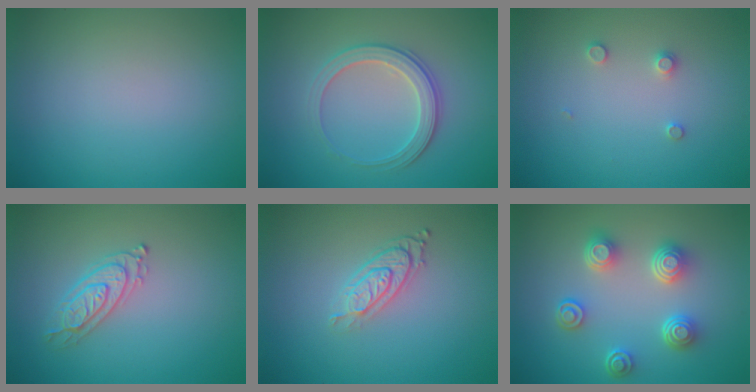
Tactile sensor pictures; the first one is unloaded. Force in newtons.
{"total": 3.1, "press": 2.9, "slide": 1.1}
{"total": 1.0, "press": 1.0, "slide": 0.2}
{"total": 2.4, "press": 2.4, "slide": 0.3}
{"total": 3.2, "press": 2.3, "slide": 2.3}
{"total": 4.5, "press": 3.5, "slide": 2.7}